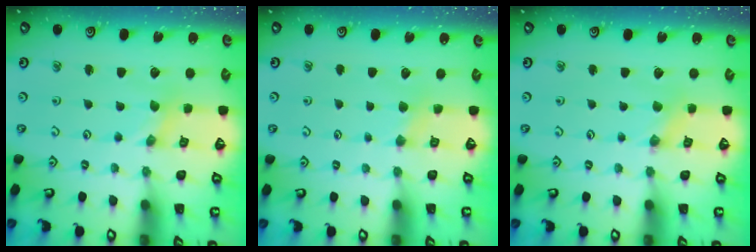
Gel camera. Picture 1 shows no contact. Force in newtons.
{"total": 2.7, "press": 2.6, "slide": 0.4}
{"total": 0.7, "press": 0.6, "slide": 0.1}